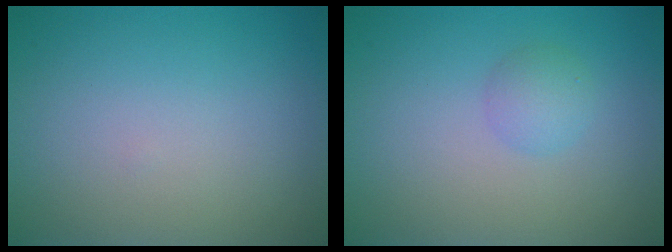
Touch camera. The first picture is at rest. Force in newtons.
{"total": 1.7, "press": 1.7, "slide": 0.1}